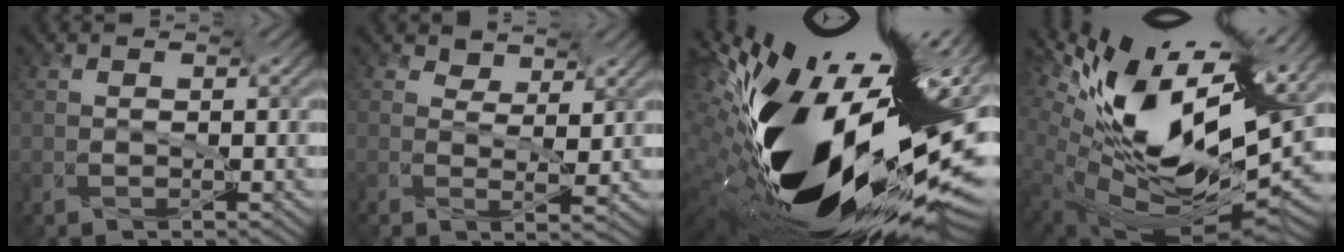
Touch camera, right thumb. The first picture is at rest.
{"total": 1.8, "force": [1.7, 0.2, 0.7], "torque": [-0.011, -0.006, 0.019]}
{"total": 17.8, "force": [-2.5, 6.9, 16.2], "torque": [-0.253, -0.042, -0.038]}
{"total": 14.2, "force": [2.8, 6.2, 12.5], "torque": [-0.212, -0.004, 0.065]}